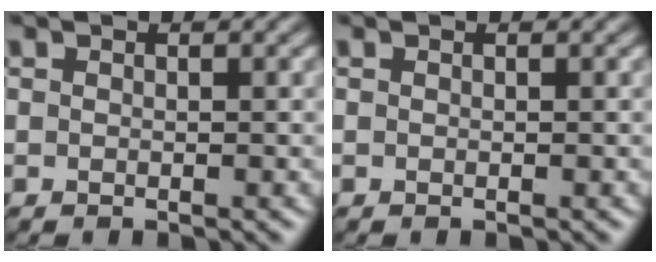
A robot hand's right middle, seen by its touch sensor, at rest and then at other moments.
{"total": 0.0}